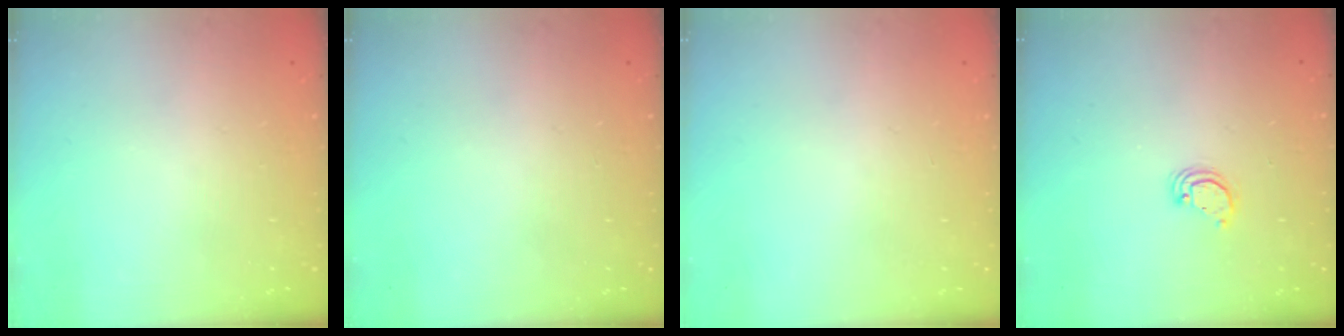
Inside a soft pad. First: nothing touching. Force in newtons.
{"total": 0.0}
{"total": 0.0}
{"total": 3.3, "press": 3.3, "slide": 0.2}